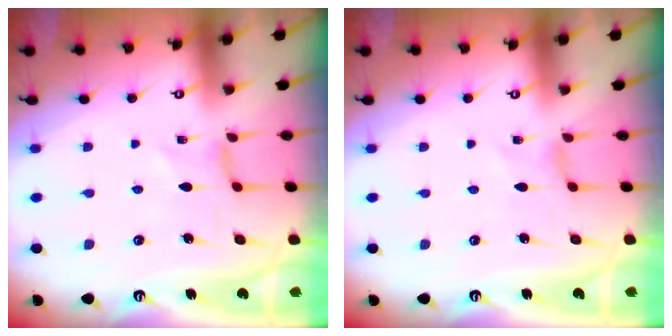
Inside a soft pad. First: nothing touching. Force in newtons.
{"total": 0.0}